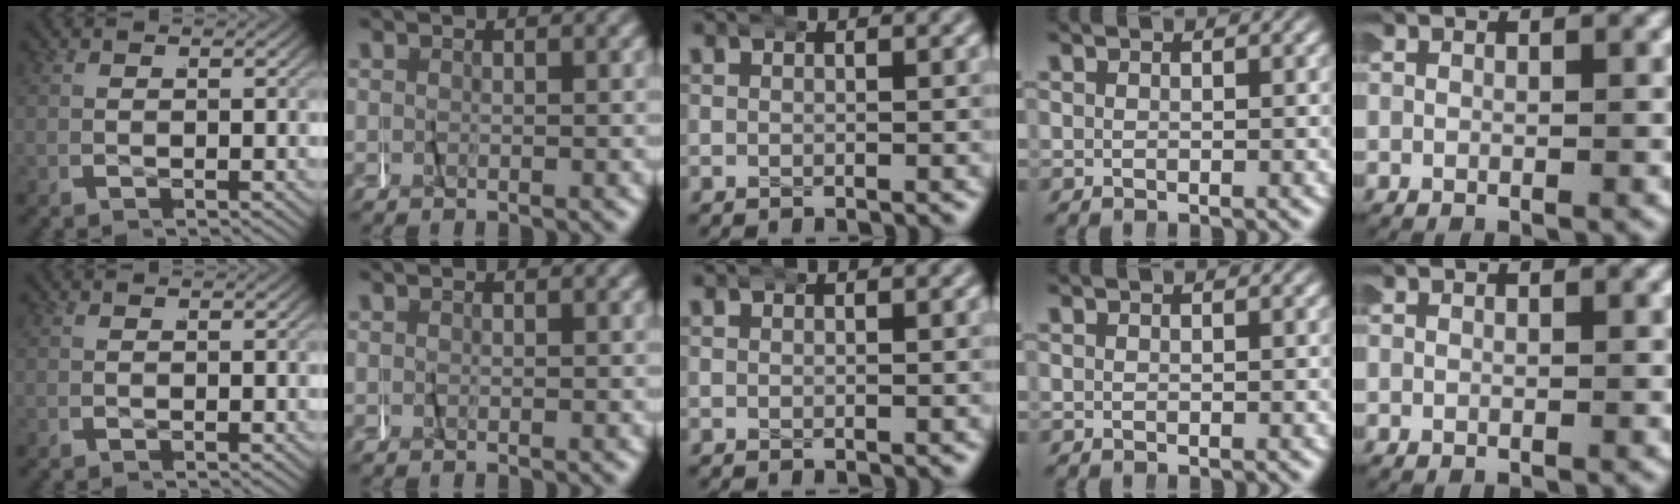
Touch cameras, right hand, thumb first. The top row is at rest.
{}